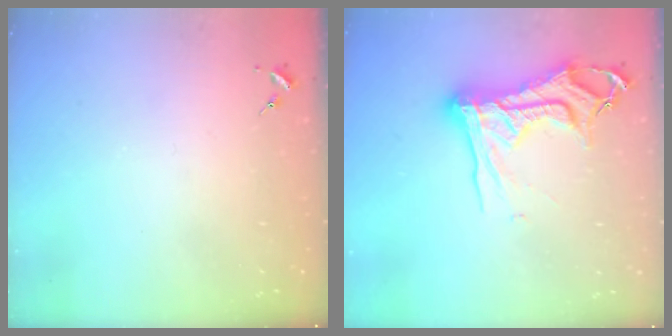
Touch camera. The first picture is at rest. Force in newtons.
{"total": 18.8, "press": 18.7, "slide": 2.1}